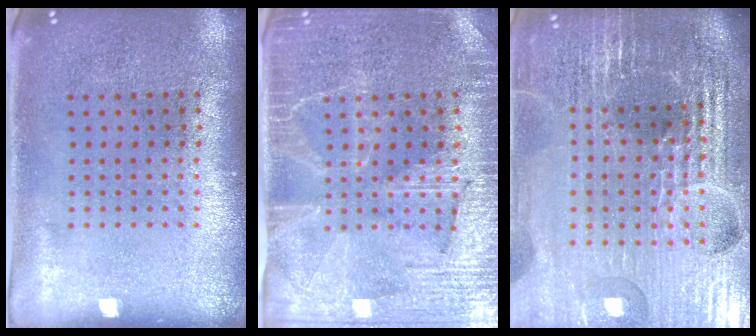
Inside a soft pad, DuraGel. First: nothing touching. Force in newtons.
{"total": 4.0, "press": 3.6, "slide": 1.6}
{"total": 6.7, "press": 5.9, "slide": 3.3}